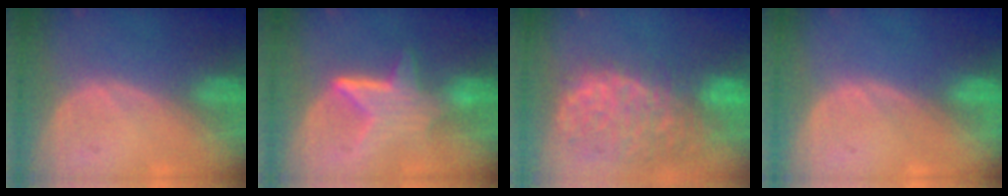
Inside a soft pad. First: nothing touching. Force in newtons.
{"total": 6.7, "press": 6.1, "slide": 2.8}
{"total": 13.5, "press": 11.1, "slide": 7.8}
{"total": 0.0}